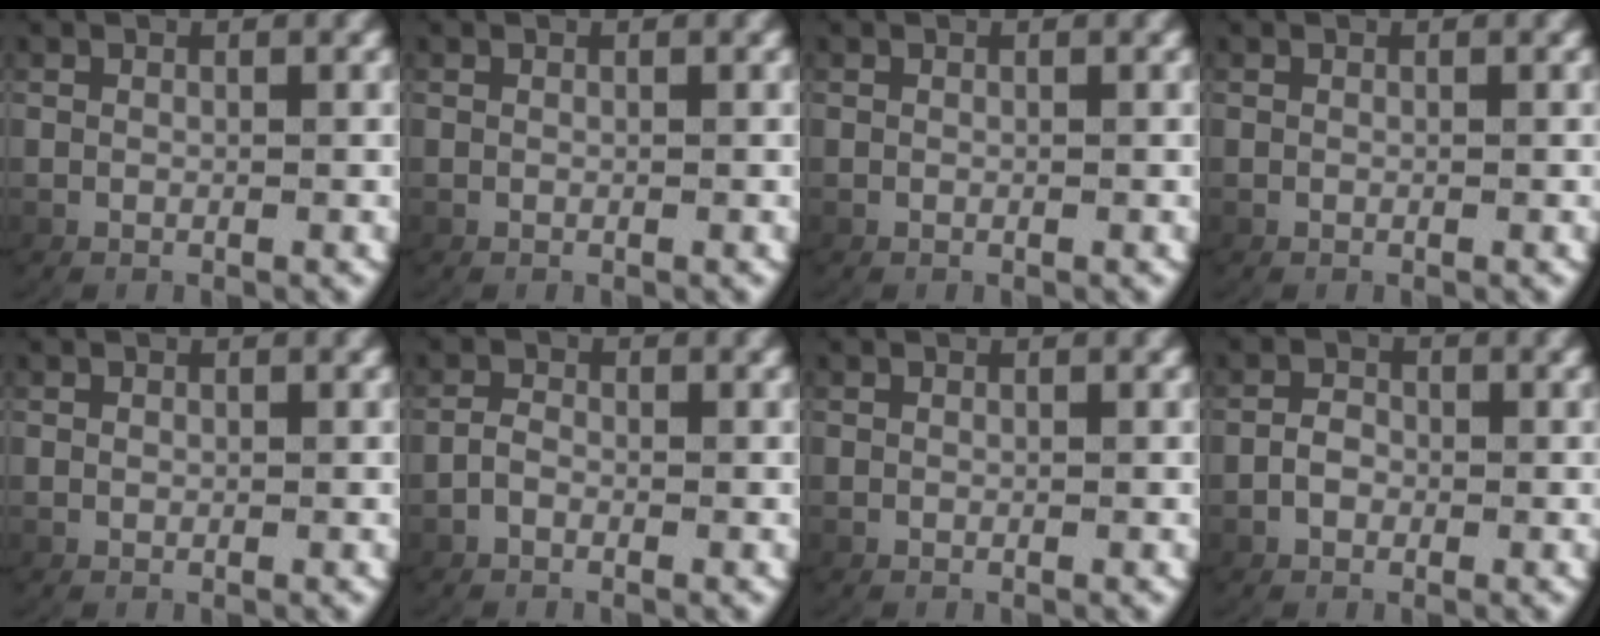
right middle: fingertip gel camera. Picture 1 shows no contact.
{"total": 0.0}
{"total": 0.0}
{"total": 0.0}
{"total": 0.0}
{"total": 0.9, "force": [-0.7, 0.3, 0.5], "torque": [-0.020, -0.005, -0.011]}
{"total": 0.0}
{"total": 1.1, "force": [-0.6, 0.7, 0.6], "torque": [-0.022, -0.005, -0.007]}